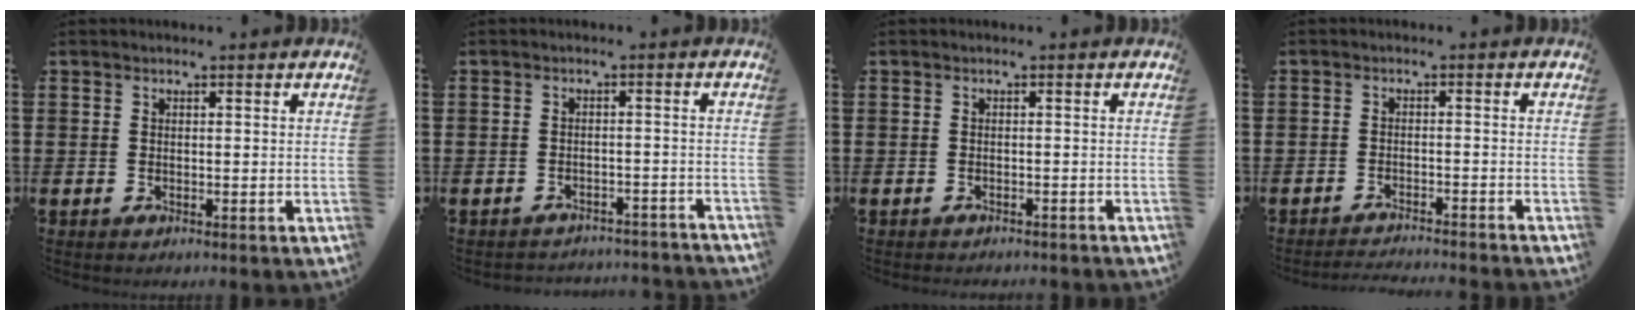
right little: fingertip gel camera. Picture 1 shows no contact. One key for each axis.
{"total": 2.0, "fx": -2.0, "fy": 0.0, "fz": -0.1, "tx": -0.004, "ty": 0.004, "tz": -0.043}
{"total": 0.7, "fx": -0.7, "fy": 0.0, "fz": 0.0, "tx": 0.000, "ty": -0.001, "tz": -0.014}
{"total": 1.8, "fx": -1.8, "fy": -0.3, "fz": 0.1, "tx": -0.002, "ty": 0.004, "tz": -0.036}